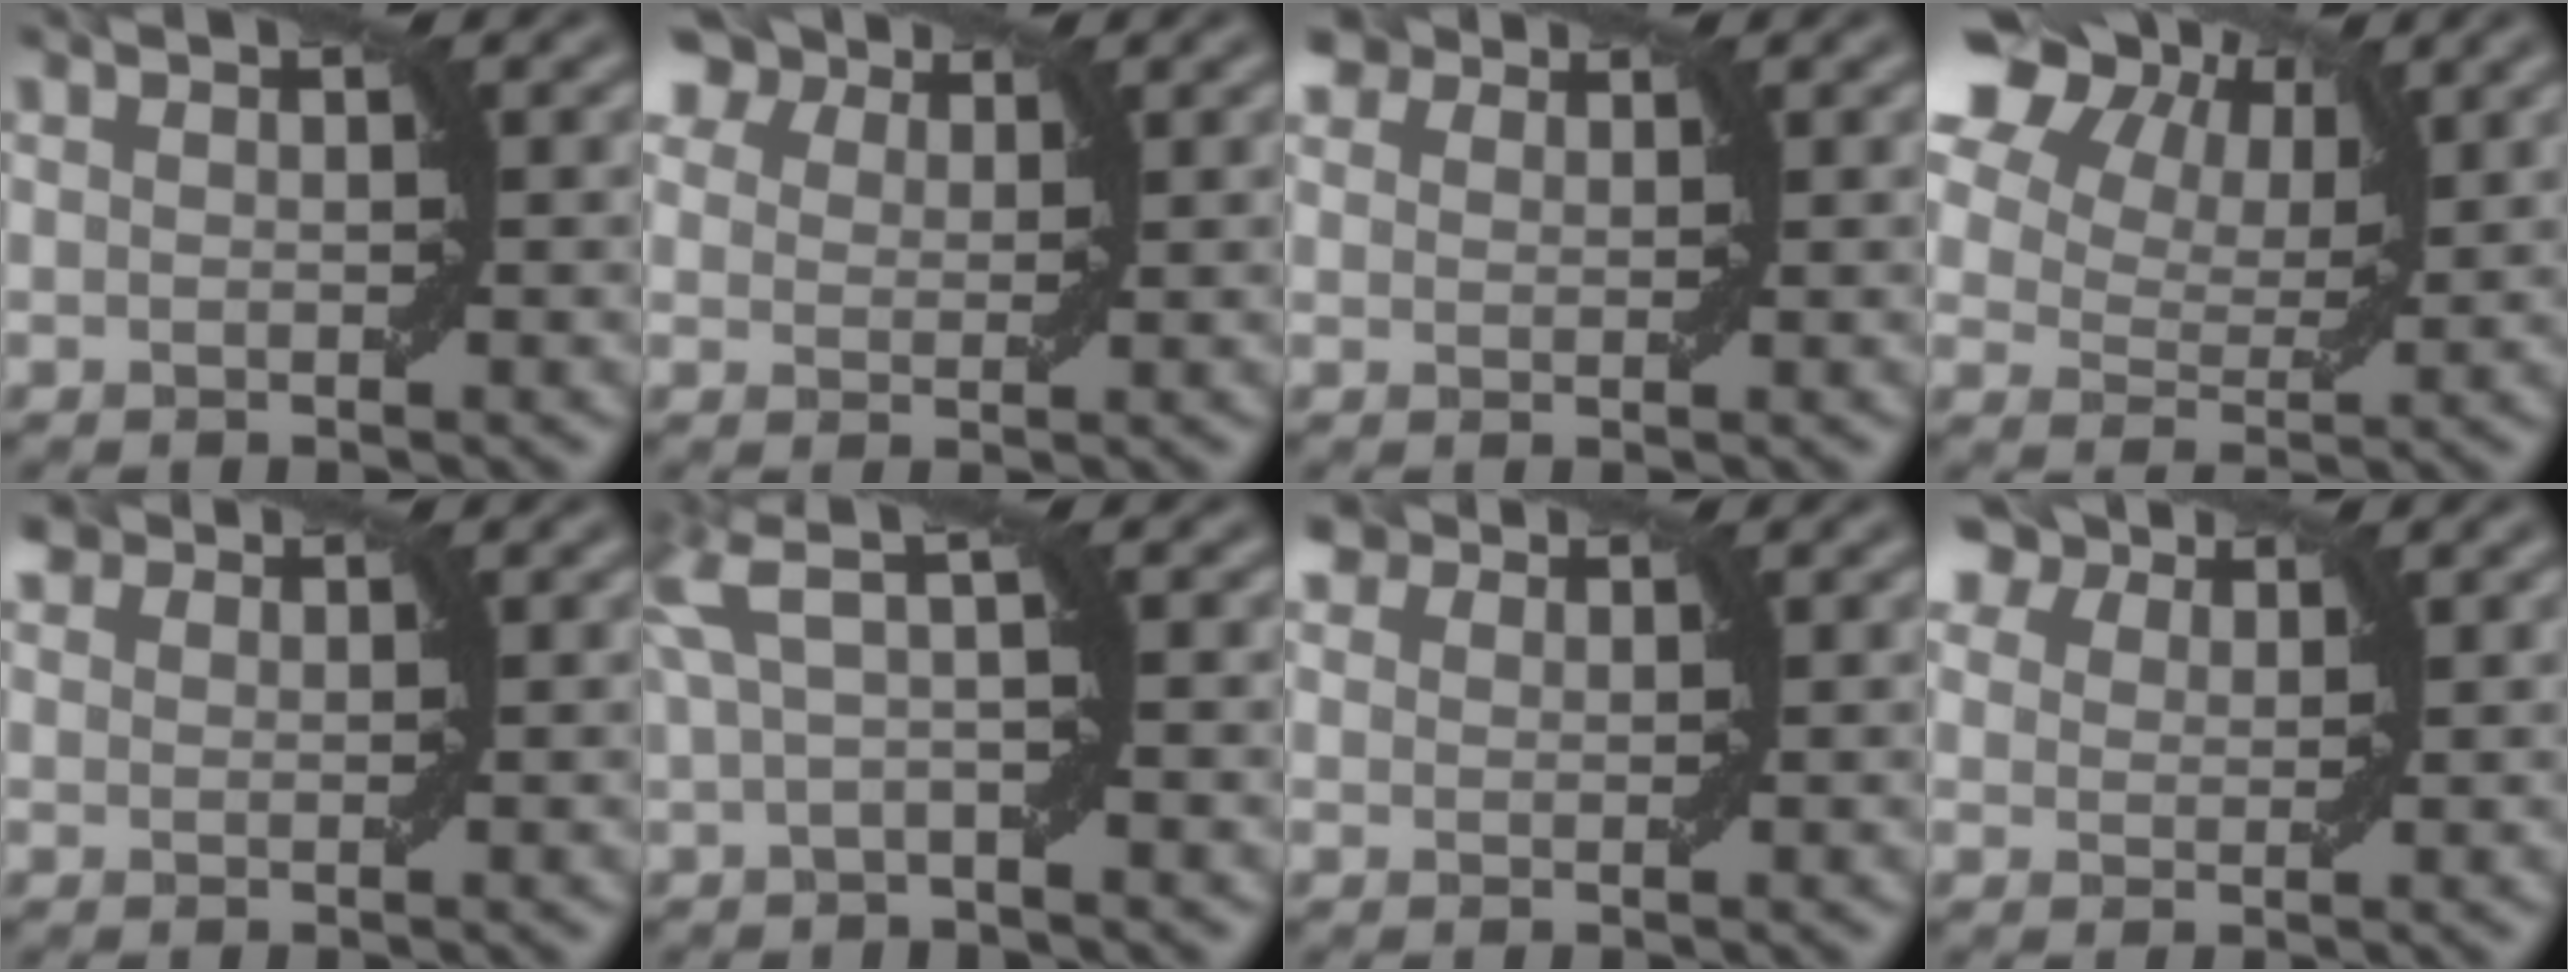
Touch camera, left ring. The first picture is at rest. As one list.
[{"total": 7.0, "force": [5.1, 3.8, 2.9], "torque": [-0.078, 0.014, 0.085]}, {"total": 2.8, "force": [2.3, 1.3, 0.9], "torque": [-0.019, 0.003, 0.044]}, {"total": 14.0, "force": [6.4, 9.7, 7.8], "torque": [-0.156, 0.046, 0.124]}, {"total": 1.5, "force": [1.4, 0.6, 0.2], "torque": [-0.004, 0.006, 0.029]}, {"total": 4.1, "force": [1.4, 0.6, 3.8], "torque": [-0.075, 0.018, 0.022]}, {"total": 2.1, "force": [1.8, 0.9, 0.5], "torque": [-0.011, 0.007, 0.034]}, {"total": 6.4, "force": [4.9, 3.2, 2.5], "torque": [-0.074, 0.011, 0.083]}]